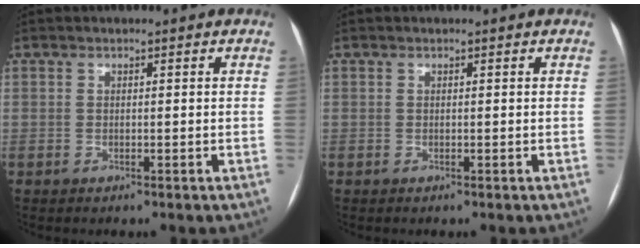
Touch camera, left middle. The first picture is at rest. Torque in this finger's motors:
{"motor_torque": [-0.02, -0.02, 0.00, 0.00]}